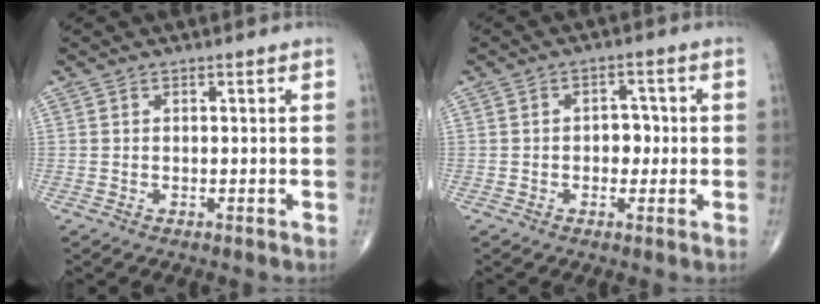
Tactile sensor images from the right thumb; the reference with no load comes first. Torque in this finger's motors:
{"motor_torque": [-0.34, 0.19, 0.04, 0.03, 0.06]}